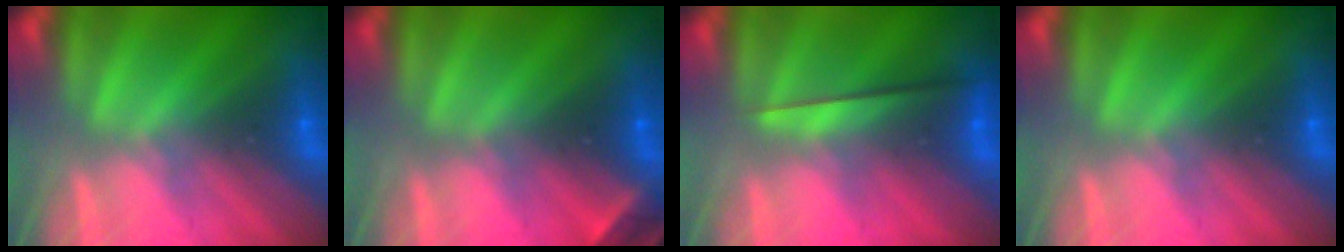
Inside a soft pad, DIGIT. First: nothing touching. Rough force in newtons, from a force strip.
{"total": 2.0}
{"total": 2.3}
{"total": 0.0}